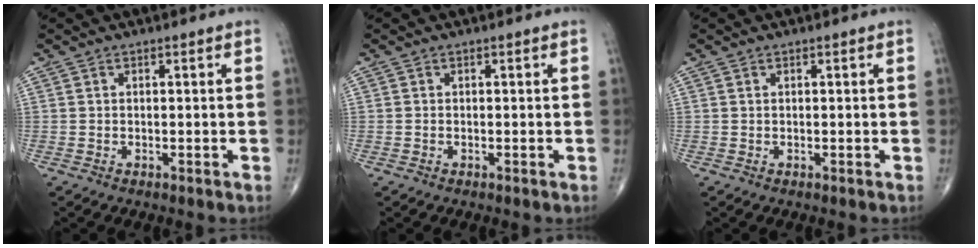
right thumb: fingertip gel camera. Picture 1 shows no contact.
{"total": 0.0}
{"total": 0.0}